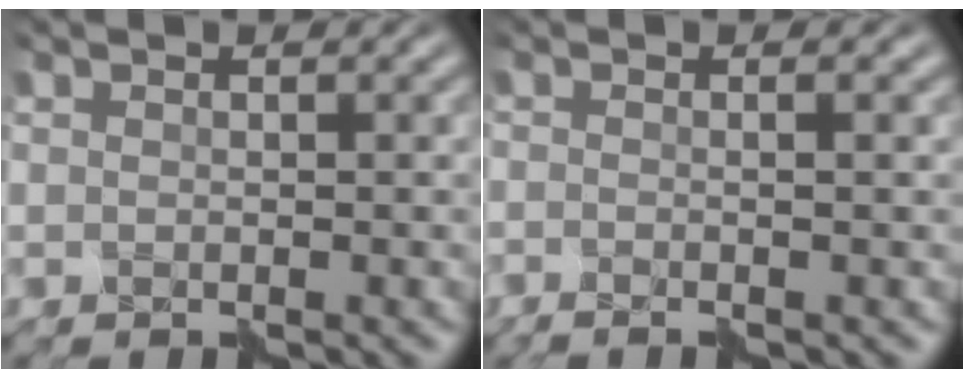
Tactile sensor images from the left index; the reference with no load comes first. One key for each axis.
{"total": 1.3, "fx": -0.5, "fy": -0.1, "fz": 1.2, "tx": -0.003, "ty": 0.005, "tz": -0.015}